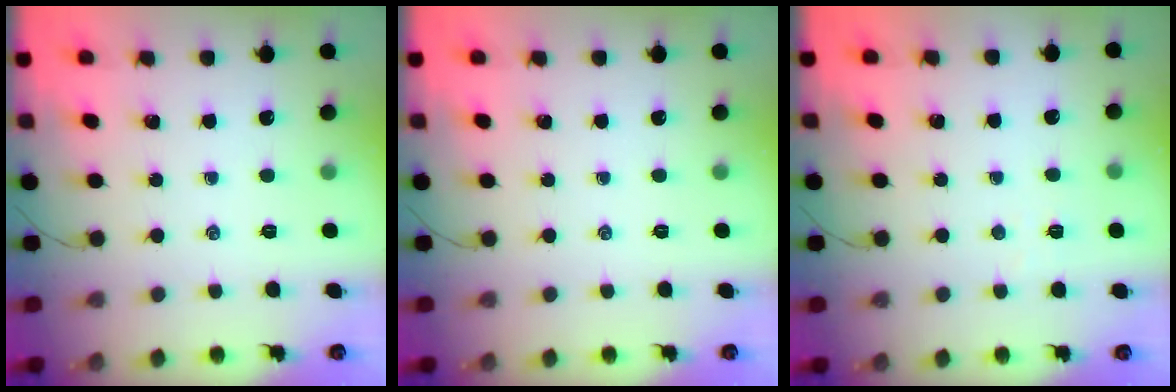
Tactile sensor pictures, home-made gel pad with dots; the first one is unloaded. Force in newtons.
{"total": 0.0}
{"total": 2.9, "press": 2.8, "slide": 0.6}